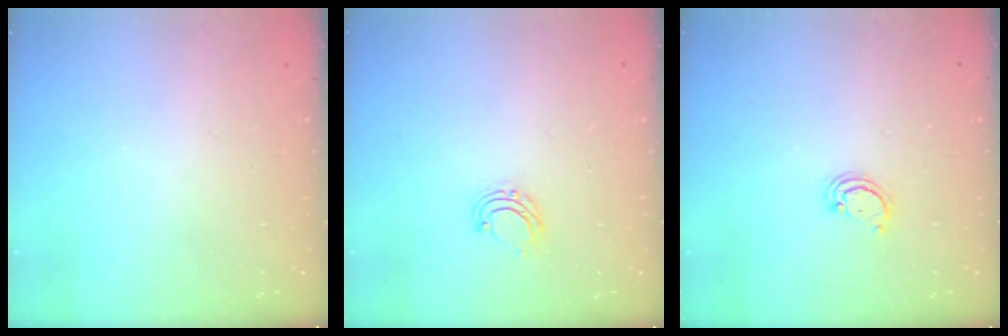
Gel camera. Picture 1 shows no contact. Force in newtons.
{"total": 6.6, "press": 6.6, "slide": 0.5}
{"total": 2.6, "press": 2.6, "slide": 0.3}